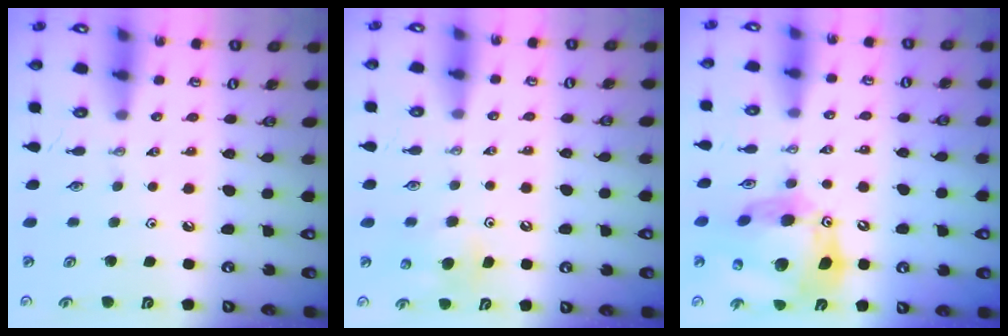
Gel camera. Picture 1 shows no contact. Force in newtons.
{"total": 5.6, "press": 5.5, "slide": 1.1}
{"total": 19.2, "press": 19.0, "slide": 2.2}